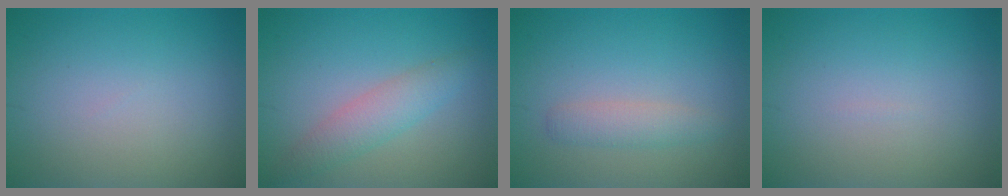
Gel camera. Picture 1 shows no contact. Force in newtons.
{"total": 2.9, "press": 2.9, "slide": 0.1}
{"total": 1.9, "press": 1.9, "slide": 0.1}
{"total": 0.0}